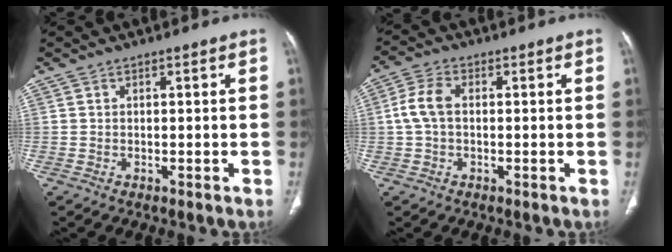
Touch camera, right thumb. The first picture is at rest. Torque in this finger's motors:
{"motor_torque": [-0.19, 0.27, 0.21, -0.12, 0.04]}